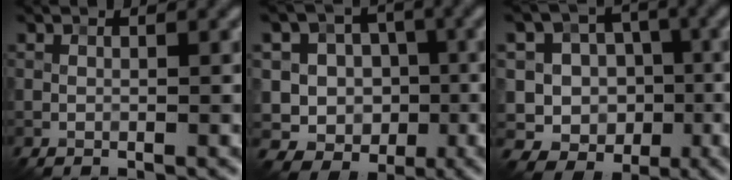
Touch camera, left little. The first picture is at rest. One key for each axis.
{"total": 8.1, "fx": -1.2, "fy": 7.5, "fz": 2.6, "tx": -0.021, "ty": 0.026, "tz": -0.052}
{"total": 10.1, "fx": -2.1, "fy": 9.5, "fz": 3.0, "tx": -0.036, "ty": 0.025, "tz": -0.059}